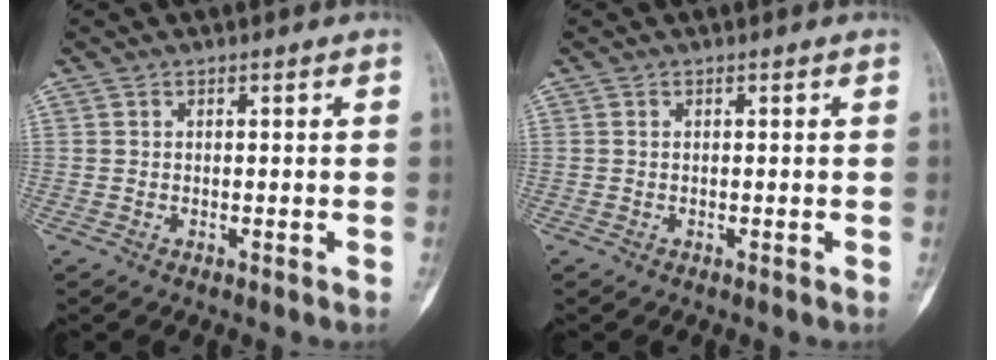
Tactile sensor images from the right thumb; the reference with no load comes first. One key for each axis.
{"total": 0.0}